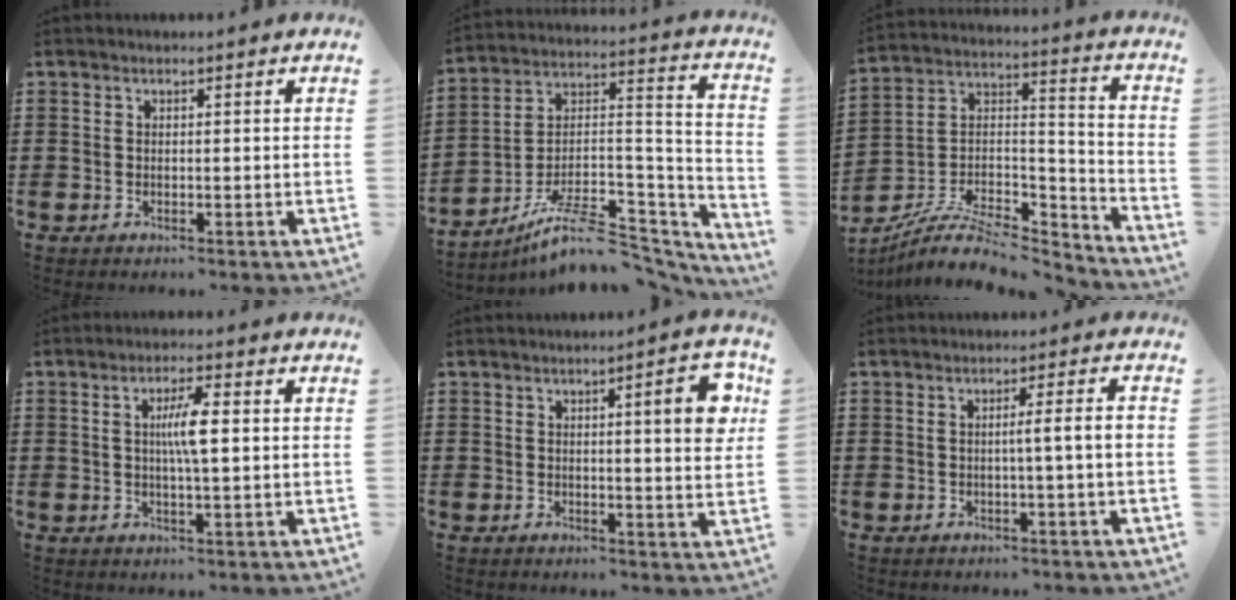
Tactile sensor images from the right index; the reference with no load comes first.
{"total": 10.6, "force": [-7.8, 3.6, 6.2], "torque": [-0.106, 0.021, -0.146]}
{"total": 8.8, "force": [-6.8, 3.5, 4.3], "torque": [-0.088, 0.011, -0.135]}
{"total": 5.0, "force": [0.6, 0.8, 4.9], "torque": [-0.091, 0.002, 0.006]}
{"total": 6.7, "force": [2.1, 1.1, 6.3], "torque": [-0.088, -0.006, 0.025]}
{"total": 3.0, "force": [-0.5, -0.5, 2.9], "torque": [-0.052, -0.007, -0.012]}